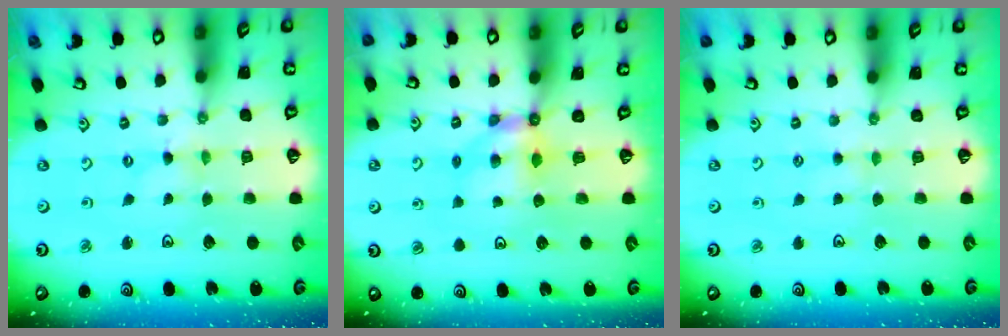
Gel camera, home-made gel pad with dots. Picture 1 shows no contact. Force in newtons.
{"total": 5.6, "press": 5.6, "slide": 0.4}
{"total": 1.5, "press": 1.5, "slide": 0.3}